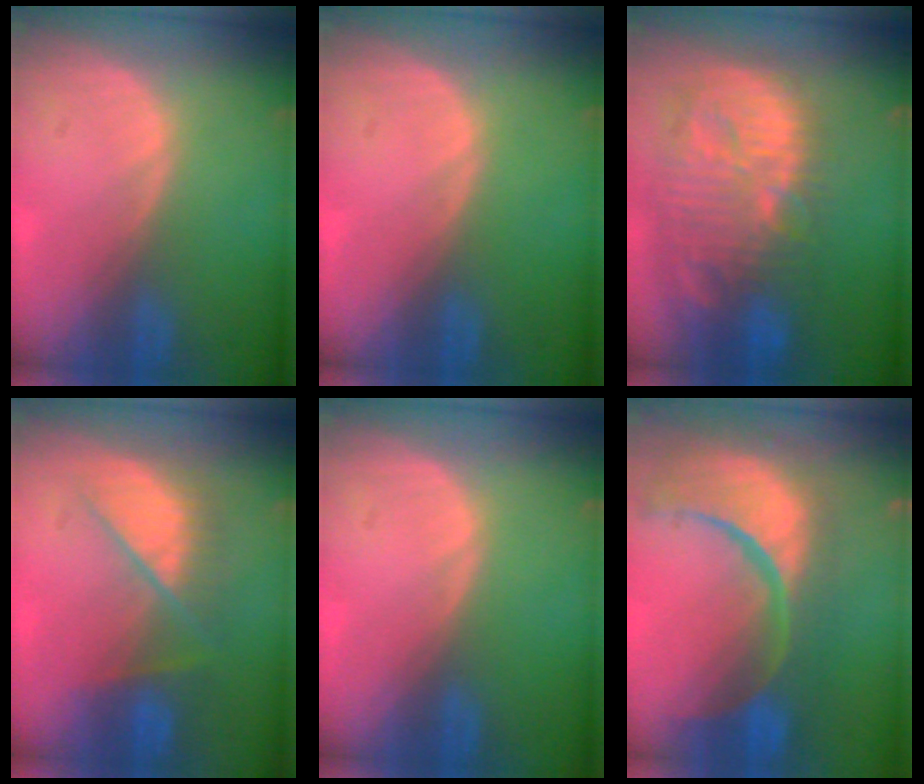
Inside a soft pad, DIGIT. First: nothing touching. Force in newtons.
{"total": 0.0}
{"total": 14.4, "press": 12.5, "slide": 7.0}
{"total": 7.2, "press": 7.1, "slide": 0.6}
{"total": 0.0}
{"total": 15.3, "press": 12.1, "slide": 9.4}